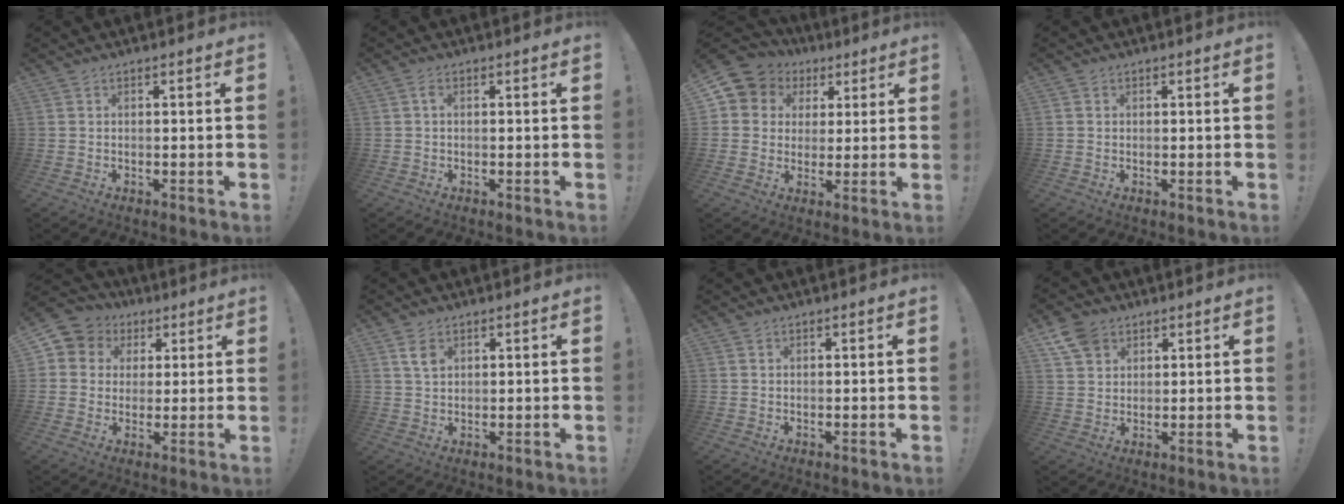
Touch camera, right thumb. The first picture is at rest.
{"total": 0.6, "force": [-0.2, 0.3, 0.4], "torque": [-0.014, 0.006, -0.004]}
{"total": 8.1, "force": [2.7, 7.4, 2.0], "torque": [-0.033, -0.013, 0.057]}
{"total": 0.5, "force": [0.0, 0.5, -0.1], "torque": [-0.002, 0.004, 0.001]}
{"total": 7.3, "force": [2.0, 6.8, 1.7], "torque": [-0.024, -0.008, 0.042]}
{"total": 3.9, "force": [2.0, 2.5, 2.2], "torque": [-0.029, -0.007, 0.036]}
{"total": 0.6, "force": [0.1, 0.3, -0.5], "torque": [0.013, 0.000, 0.002]}
{"total": 7.2, "force": [4.4, 5.1, 2.5], "torque": [-0.044, -0.019, 0.086]}